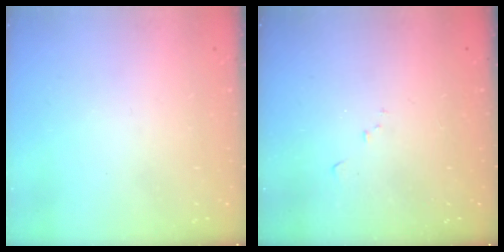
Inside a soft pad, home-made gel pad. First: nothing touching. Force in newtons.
{"total": 5.1, "press": 5.1, "slide": 0.6}